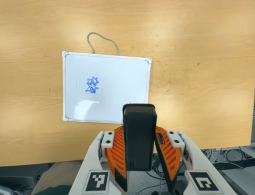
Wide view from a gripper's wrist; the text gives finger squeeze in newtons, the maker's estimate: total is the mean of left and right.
{"total": 5.6, "left": 4.4, "right": 6.8}